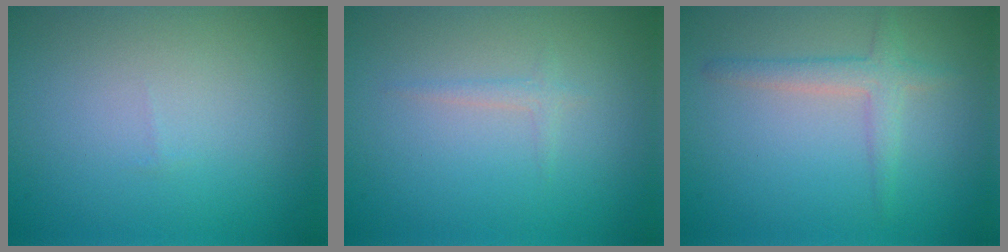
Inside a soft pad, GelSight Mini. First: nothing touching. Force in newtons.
{"total": 0.9, "press": 0.9, "slide": 0.1}
{"total": 2.2, "press": 2.2, "slide": 0.1}